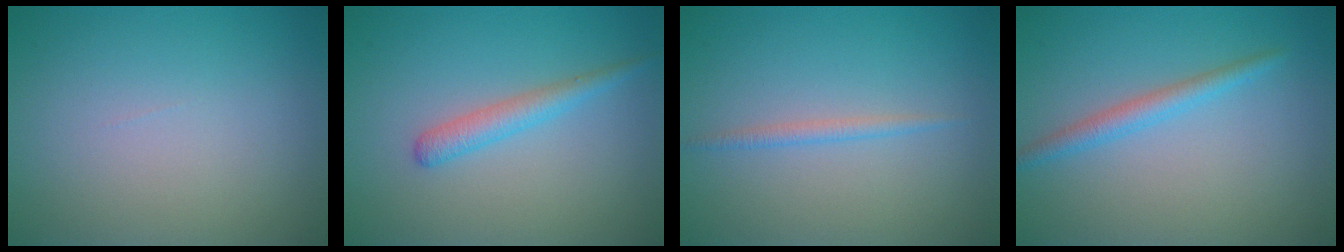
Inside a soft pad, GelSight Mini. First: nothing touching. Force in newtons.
{"total": 2.1, "press": 2.1, "slide": 0.1}
{"total": 1.1, "press": 1.1, "slide": 0.1}
{"total": 2.0, "press": 2.0, "slide": 0.1}